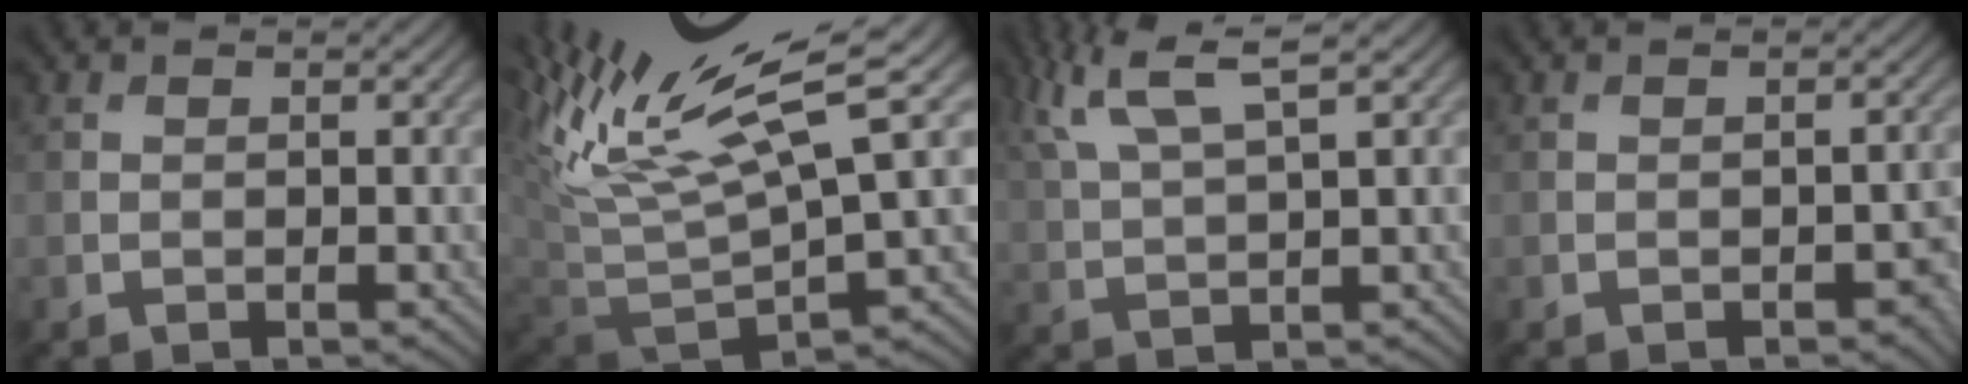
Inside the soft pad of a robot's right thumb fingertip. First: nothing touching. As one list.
[{"total": 14.7, "force": [8.0, 4.5, 11.4], "torque": [-0.264, 0.016, 0.148]}, {"total": 6.7, "force": [3.8, 1.4, 5.3], "torque": [-0.116, 0.019, 0.082]}, {"total": 1.5, "force": [-0.8, 0.7, 1.1], "torque": [-0.014, 0.000, -0.010]}]